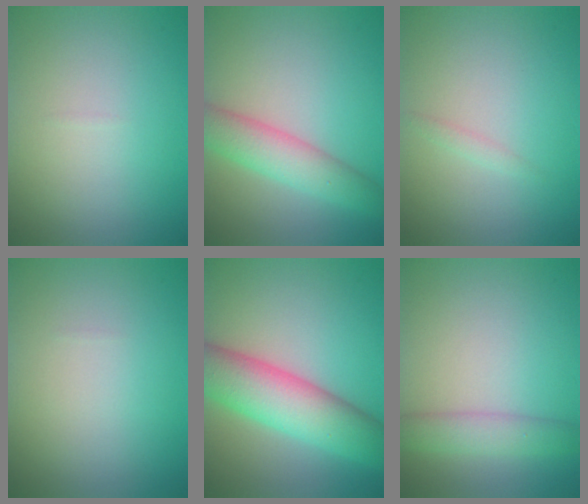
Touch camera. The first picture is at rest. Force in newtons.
{"total": 4.7, "press": 4.7, "slide": 0.2}
{"total": 0.7, "press": 0.7, "slide": 0.1}
{"total": 0.0}
{"total": 8.5, "press": 8.5, "slide": 0.2}
{"total": 3.0, "press": 3.0, "slide": 0.2}